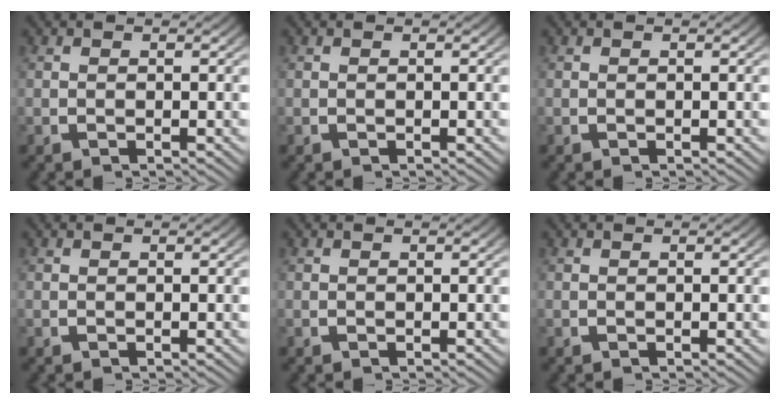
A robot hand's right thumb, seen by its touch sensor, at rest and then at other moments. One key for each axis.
{"total": 0.0}
{"total": 0.0}
{"total": 0.0}
{"total": 0.0}
{"total": 0.0}